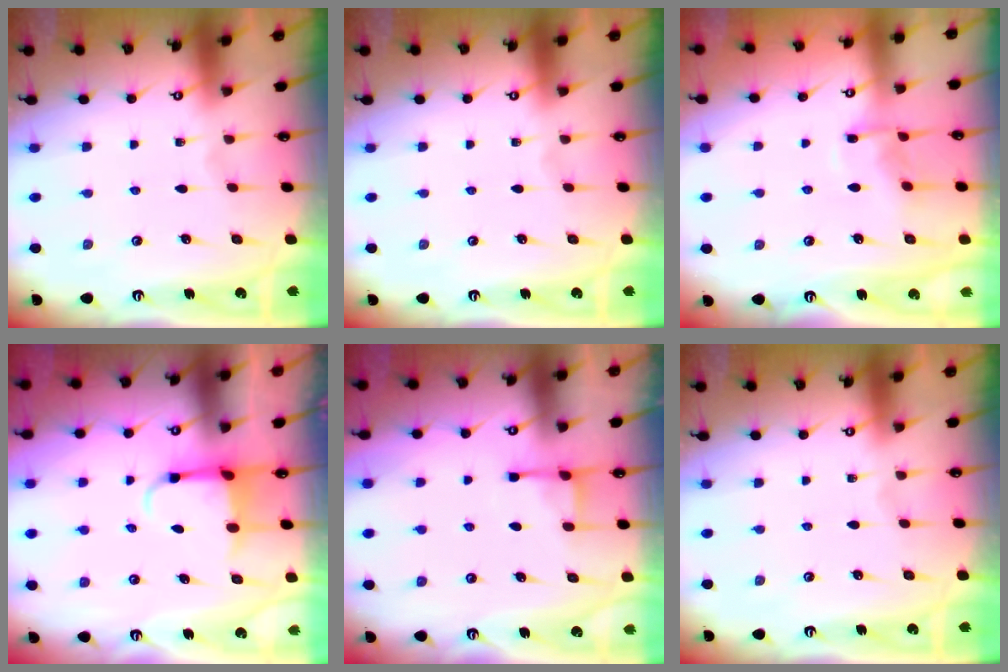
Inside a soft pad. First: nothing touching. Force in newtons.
{"total": 0.0}
{"total": 7.2, "press": 7.2, "slide": 0.8}
{"total": 3.9, "press": 3.7, "slide": 1.2}
{"total": 4.0, "press": 3.9, "slide": 0.6}
{"total": 0.0}